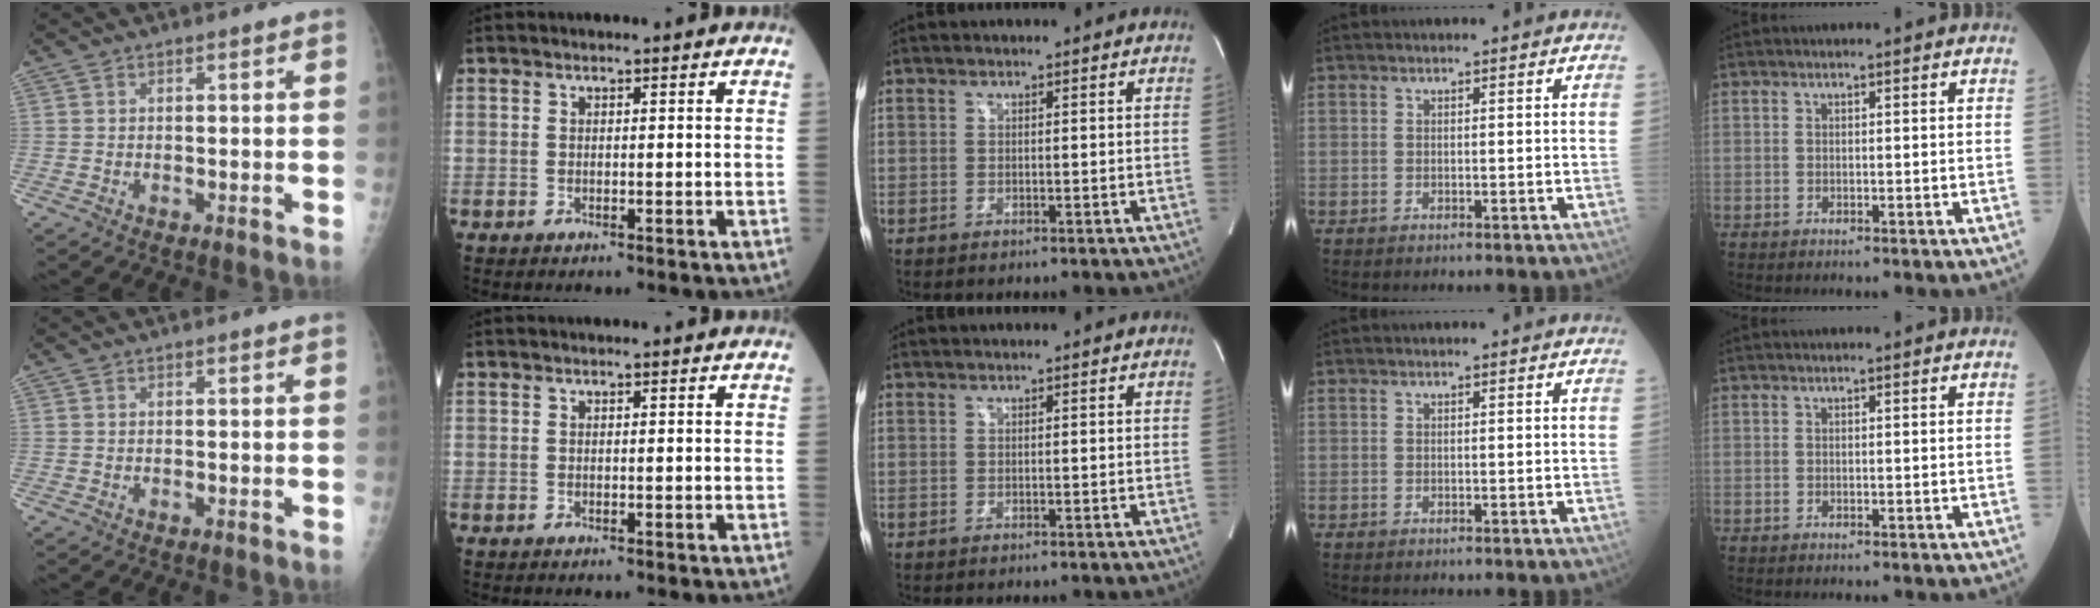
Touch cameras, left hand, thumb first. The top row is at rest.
{}